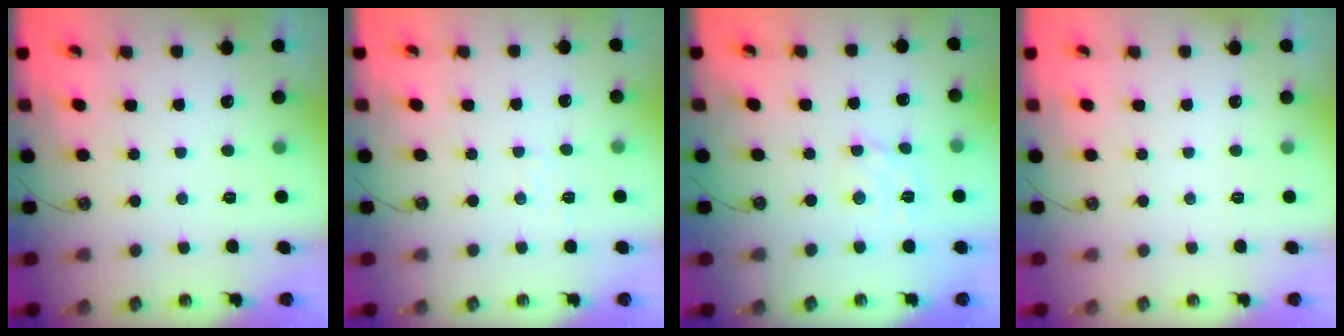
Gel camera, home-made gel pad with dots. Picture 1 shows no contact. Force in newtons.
{"total": 4.2, "press": 4.2, "slide": 0.5}
{"total": 3.4, "press": 3.4, "slide": 0.6}
{"total": 0.0}